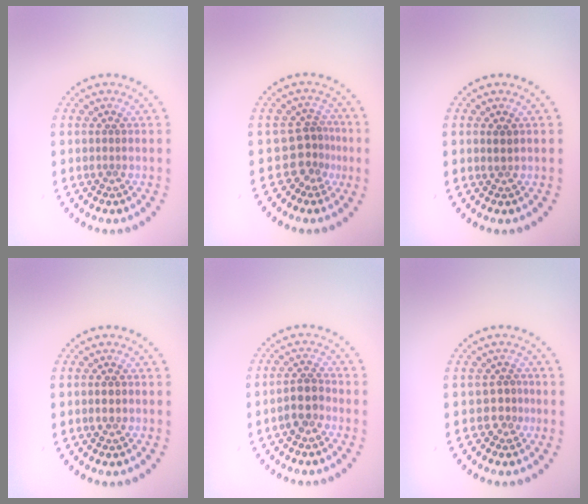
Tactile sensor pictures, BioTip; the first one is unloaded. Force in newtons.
{"total": 2.8, "press": 1.8, "slide": 2.1}
{"total": 0.9, "press": 0.7, "slide": 0.6}
{"total": 1.0, "press": 1.0, "slide": 0.1}
{"total": 2.6, "press": 2.4, "slide": 1.0}
{"total": 1.4, "press": 0.9, "slide": 1.0}